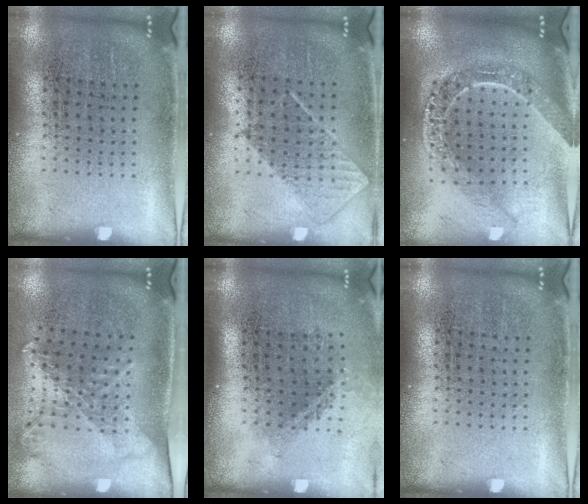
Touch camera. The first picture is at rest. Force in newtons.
{"total": 0.7, "press": 0.6, "slide": 0.4}
{"total": 2.2, "press": 1.8, "slide": 1.1}
{"total": 1.9, "press": 1.4, "slide": 1.3}
{"total": 1.4, "press": 1.0, "slide": 1.0}
{"total": 0.0}